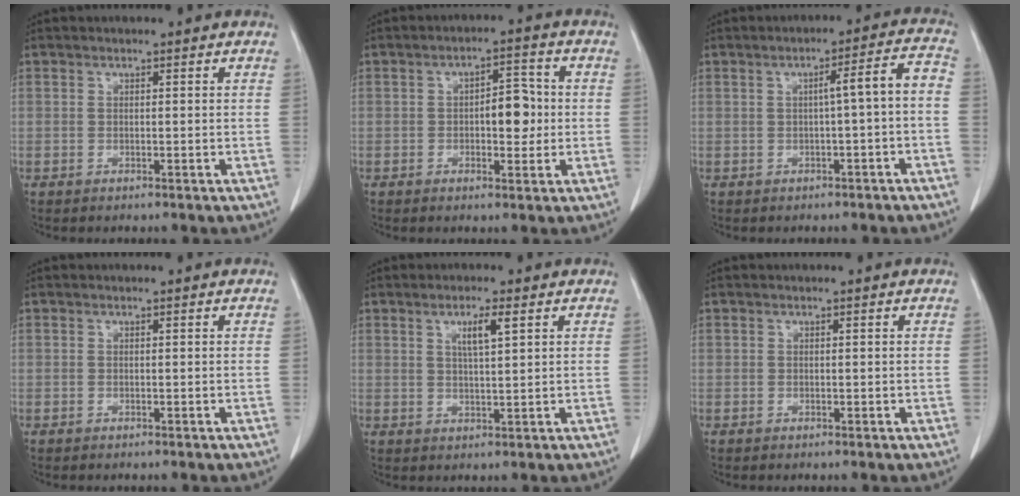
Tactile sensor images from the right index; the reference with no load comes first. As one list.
[{"total": 5.5, "force": [0.0, 2.6, 4.9], "torque": [-0.063, 0.014, 0.003]}, {"total": 5.2, "force": [-1.0, 0.2, 5.1], "torque": [-0.068, 0.020, -0.012]}, {"total": 0.0}, {"total": 3.8, "force": [1.7, 0.3, 3.4], "torque": [-0.060, -0.002, 0.030]}, {"total": 0.0}]